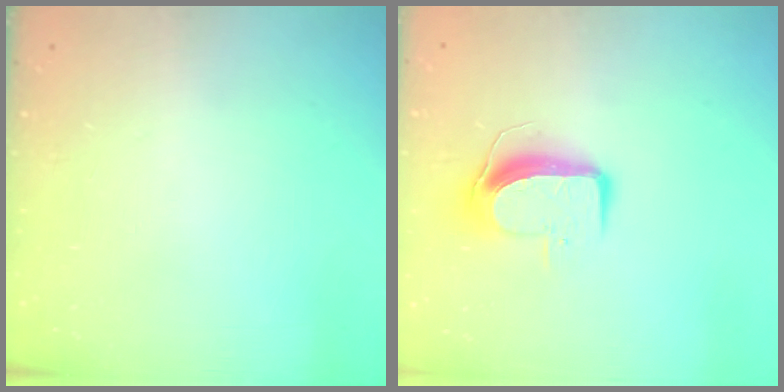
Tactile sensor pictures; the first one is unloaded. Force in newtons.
{"total": 9.0, "press": 9.0, "slide": 0.6}